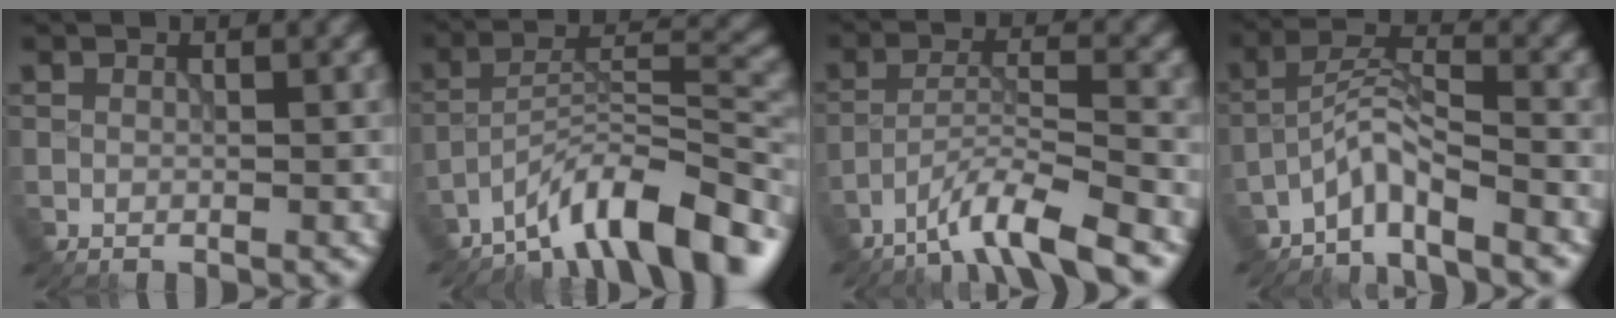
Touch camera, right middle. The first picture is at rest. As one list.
[{"total": 9.8, "force": [-7.6, 2.4, 5.8], "torque": [-0.079, 0.011, -0.140]}, {"total": 5.8, "force": [-4.5, 0.5, 3.7], "torque": [-0.062, 0.005, -0.089]}, {"total": 3.8, "force": [-3.2, 0.3, 2.0], "torque": [-0.039, 0.010, -0.072]}]